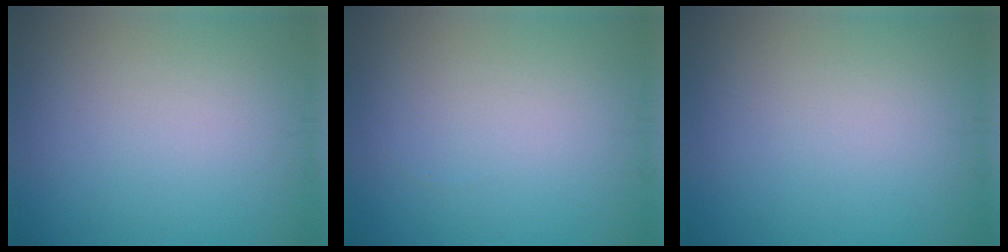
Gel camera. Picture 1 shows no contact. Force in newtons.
{"total": 0.0}
{"total": 0.0}